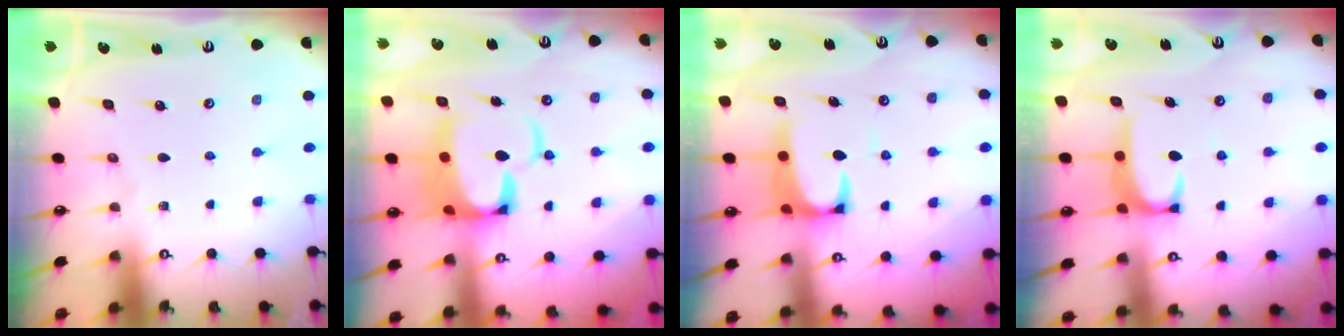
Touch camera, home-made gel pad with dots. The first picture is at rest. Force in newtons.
{"total": 10.5, "press": 10.4, "slide": 1.6}
{"total": 3.9, "press": 3.8, "slide": 1.0}
{"total": 2.6, "press": 2.6, "slide": 0.3}